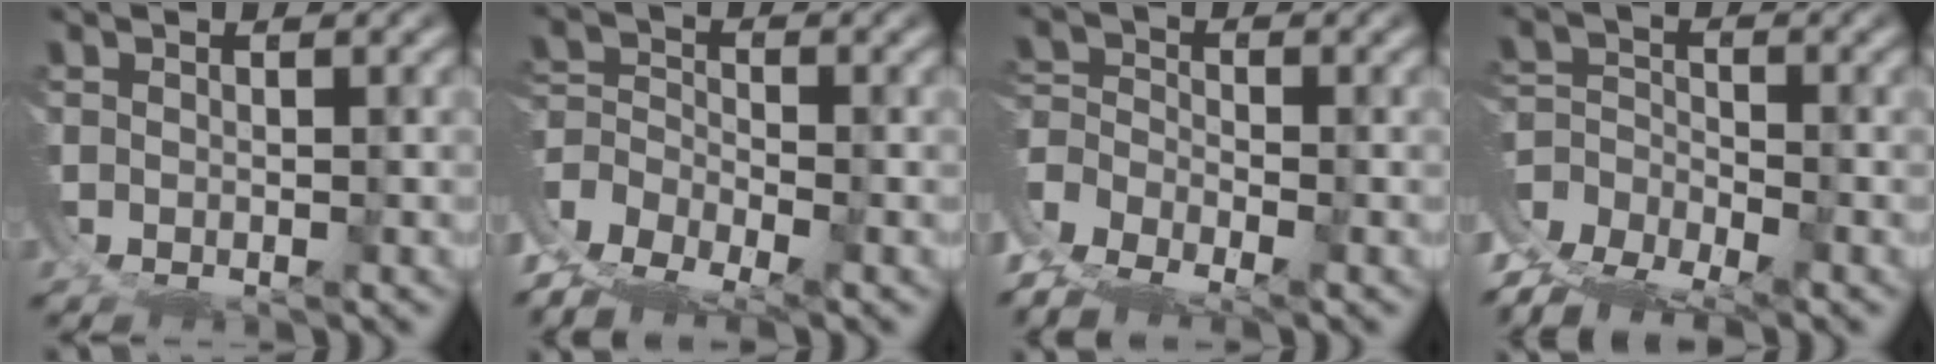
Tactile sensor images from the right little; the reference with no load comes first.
{"total": 9.8, "force": [-3.9, 8.0, 4.1], "torque": [-0.110, -0.042, -0.063]}
{"total": 7.9, "force": [-3.9, 6.0, 3.2], "torque": [-0.095, -0.039, -0.057]}
{"total": 8.6, "force": [-4.6, 6.3, 3.6], "torque": [-0.090, -0.045, -0.068]}